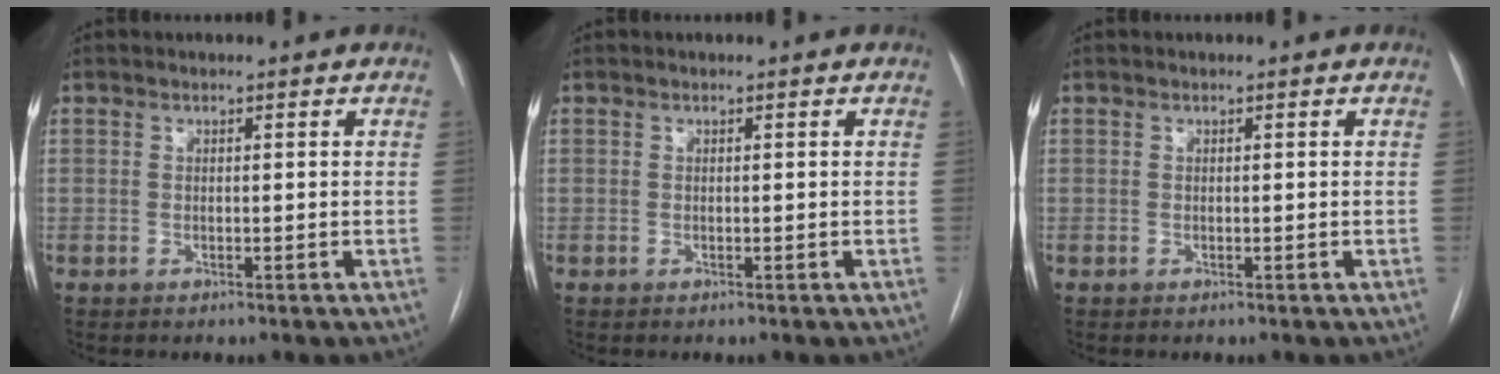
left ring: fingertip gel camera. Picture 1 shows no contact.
{"total": 0.0}
{"total": 0.0}